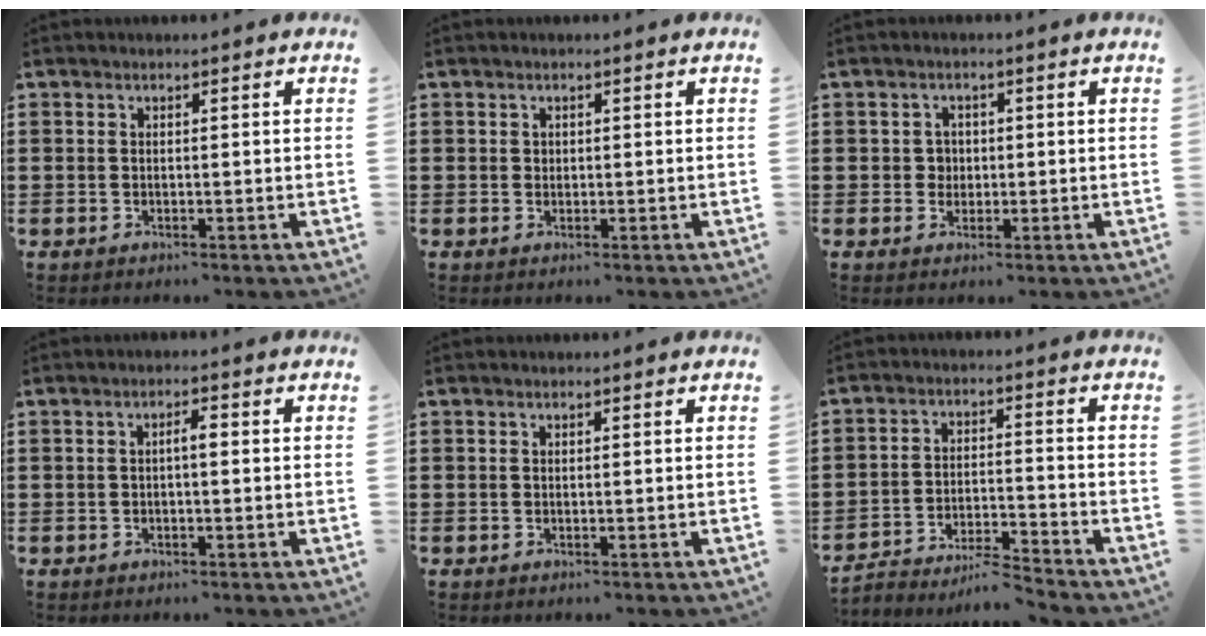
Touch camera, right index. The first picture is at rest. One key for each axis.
{"total": 0.6, "fx": 0.2, "fy": 0.5, "fz": 0.1, "tx": -0.004, "ty": 0.003, "tz": 0.005}
{"total": 2.0, "fx": 0.0, "fy": 1.9, "fz": 0.8, "tx": -0.022, "ty": 0.009, "tz": -0.001}
{"total": 1.7, "fx": -0.2, "fy": 0.4, "fz": 1.6, "tx": -0.030, "ty": 0.003, "tz": -0.005}
{"total": 0.0}
{"total": 4.8, "fx": -4.7, "fy": 0.1, "fz": 1.1, "tx": -0.023, "ty": 0.002, "tz": -0.095}